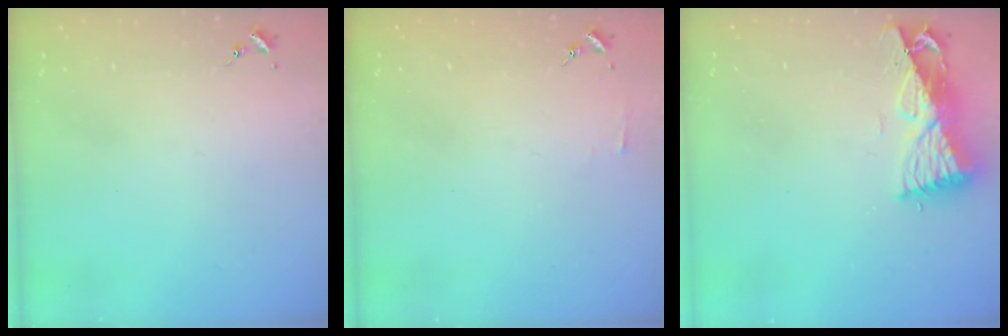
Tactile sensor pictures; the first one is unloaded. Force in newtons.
{"total": 2.8, "press": 2.8, "slide": 0.3}
{"total": 9.6, "press": 9.5, "slide": 1.2}